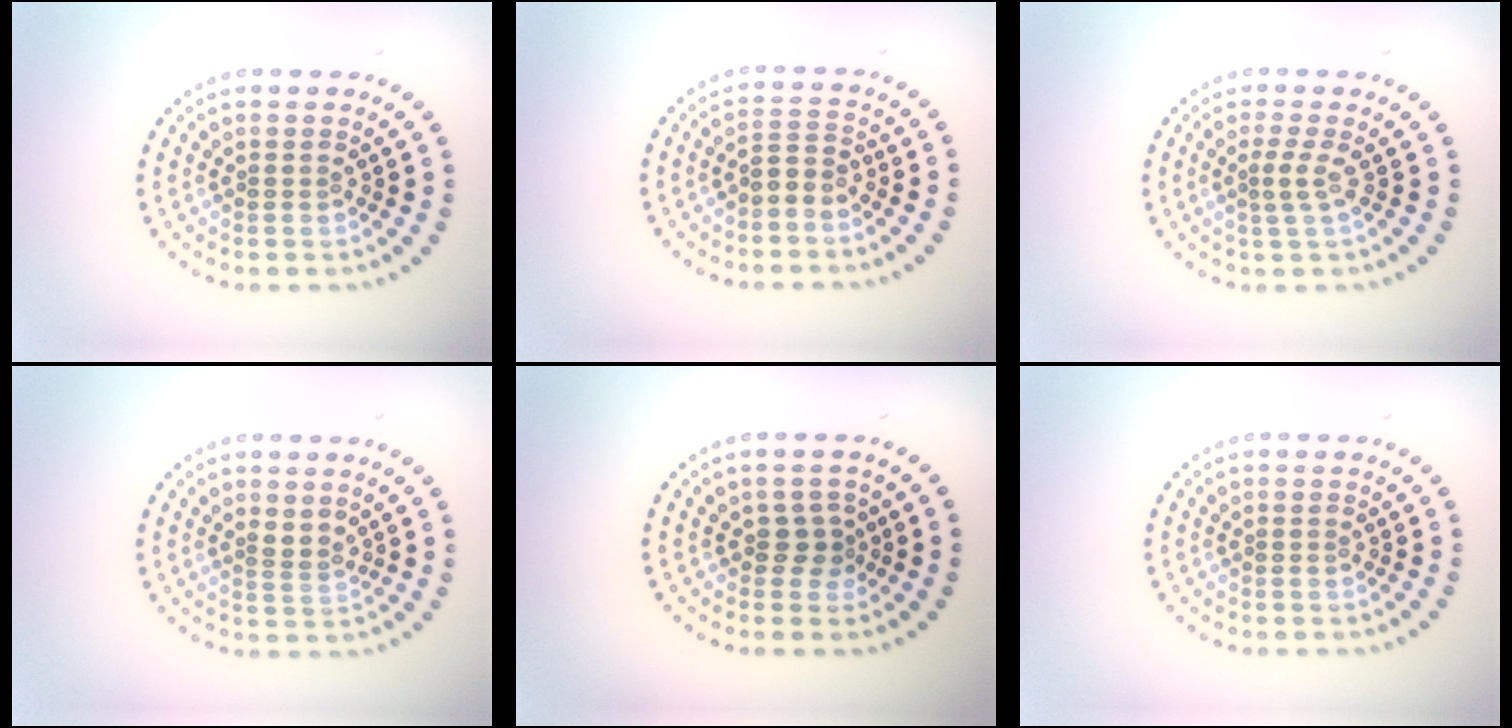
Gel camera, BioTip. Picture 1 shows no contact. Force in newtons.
{"total": 2.0, "press": 1.4, "slide": 1.4}
{"total": 1.6, "press": 1.0, "slide": 1.2}
{"total": 1.7, "press": 1.2, "slide": 1.2}
{"total": 1.6, "press": 1.3, "slide": 1.0}
{"total": 0.0}